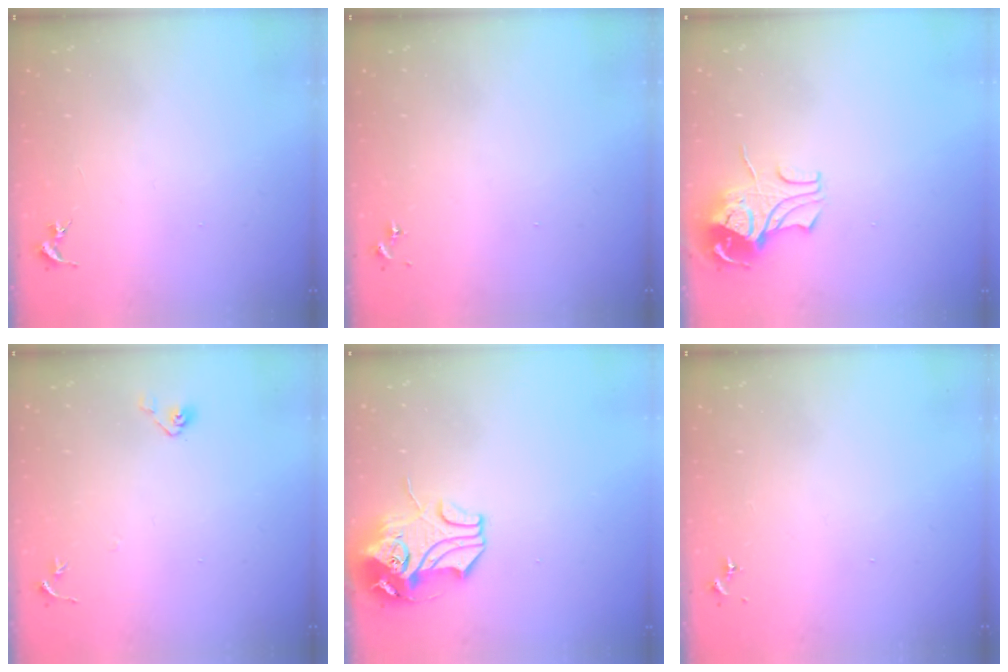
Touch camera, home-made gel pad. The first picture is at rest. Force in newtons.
{"total": 0.0}
{"total": 9.4, "press": 9.4, "slide": 1.1}
{"total": 4.5, "press": 4.4, "slide": 0.8}
{"total": 10.3, "press": 10.2, "slide": 1.7}
{"total": 0.0}